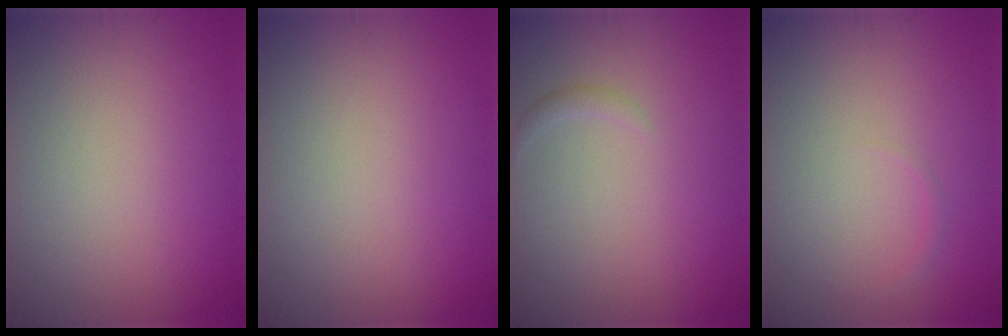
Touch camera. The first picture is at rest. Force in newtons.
{"total": 0.0}
{"total": 0.7, "press": 0.7, "slide": 0.0}
{"total": 0.5, "press": 0.5, "slide": 0.1}